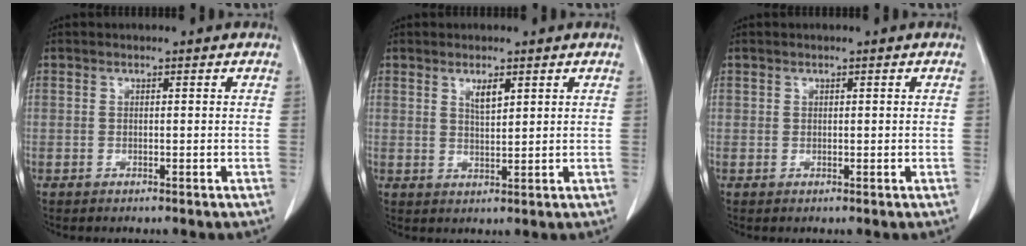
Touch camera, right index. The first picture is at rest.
{"total": 2.5, "force": [1.5, 0.6, 1.9], "torque": [-0.036, -0.003, 0.029]}
{"total": 0.6, "force": [0.3, 0.5, 0.1], "torque": [0.007, 0.000, 0.003]}